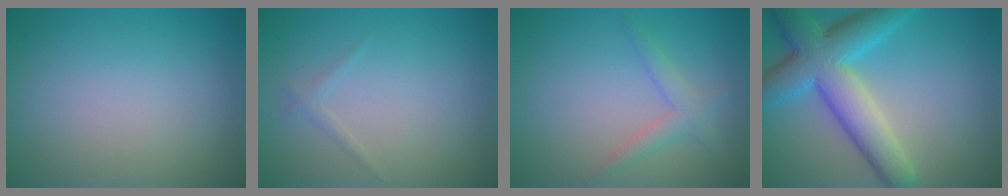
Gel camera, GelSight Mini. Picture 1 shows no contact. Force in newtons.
{"total": 0.7, "press": 0.7, "slide": 0.0}
{"total": 2.0, "press": 2.0, "slide": 0.2}
{"total": 7.9, "press": 7.9, "slide": 0.0}